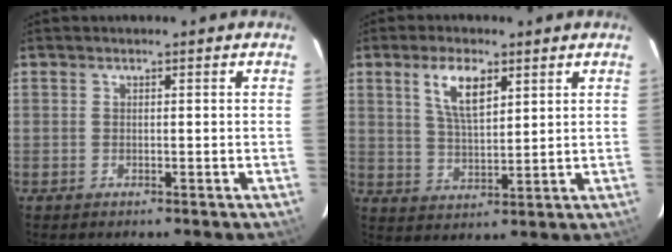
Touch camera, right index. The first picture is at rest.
{"total": 7.7, "force": [3.8, 3.0, 6.0], "torque": [-0.111, 0.006, 0.075]}